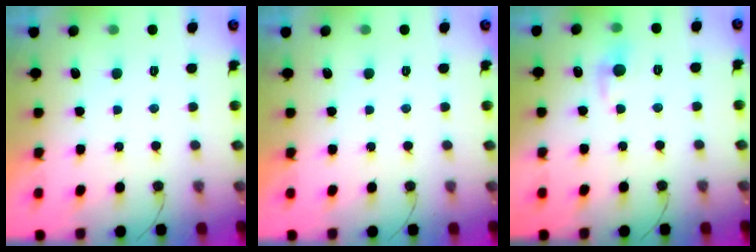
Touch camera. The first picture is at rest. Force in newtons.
{"total": 0.0}
{"total": 5.3, "press": 5.3, "slide": 0.7}